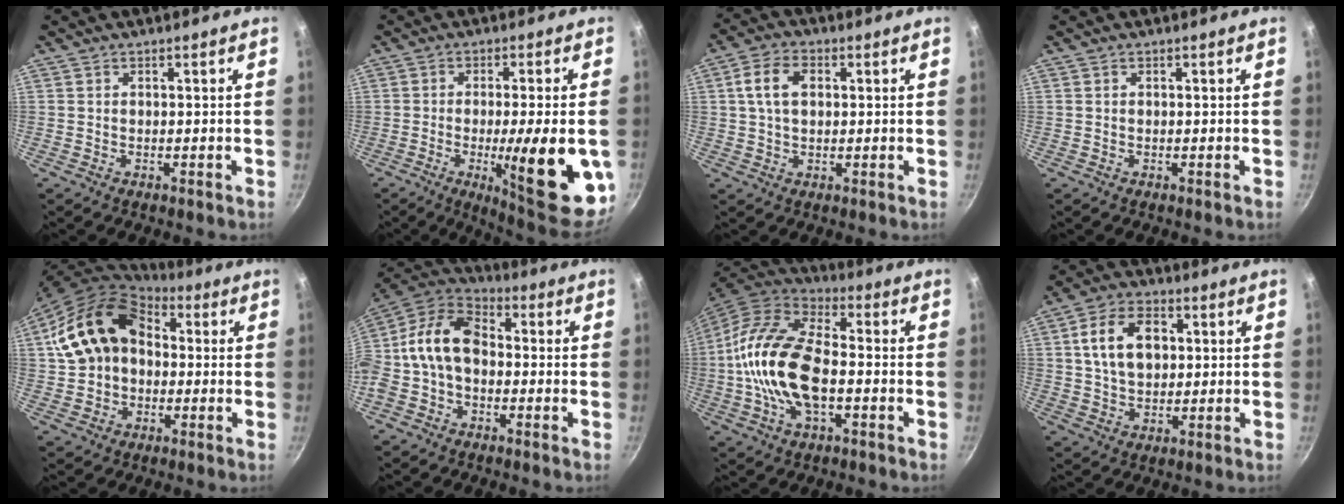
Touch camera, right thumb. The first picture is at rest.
{"total": 19.3, "force": [-4.5, 4.3, 18.2], "torque": [-0.232, -0.004, -0.054]}
{"total": 7.1, "force": [1.5, 4.7, 5.2], "torque": [-0.089, 0.012, 0.021]}
{"total": 0.0}
{"total": 17.3, "force": [2.3, 13.0, 11.2], "torque": [-0.184, 0.038, 0.030]}
{"total": 13.3, "force": [-0.5, 9.3, 9.5], "torque": [-0.158, 0.044, -0.030]}
{"total": 19.3, "force": [-2.3, 10.3, 16.2], "torque": [-0.300, 0.034, -0.055]}
{"total": 11.4, "force": [2.3, 7.7, 8.0], "torque": [-0.122, 0.009, 0.035]}